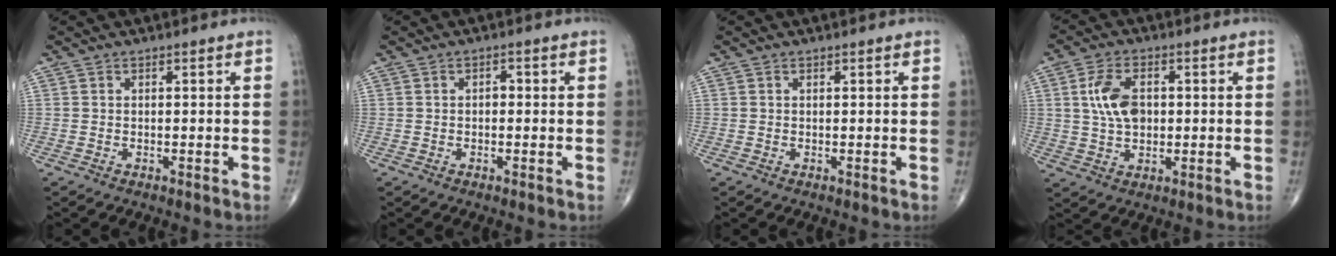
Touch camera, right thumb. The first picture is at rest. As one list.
[{"total": 1.2, "force": [0.0, 0.7, 1.0], "torque": [-0.010, 0.005, -0.004]}, {"total": 0.0}, {"total": 7.9, "force": [1.3, 4.8, 6.2], "torque": [-0.115, 0.002, 0.025]}]